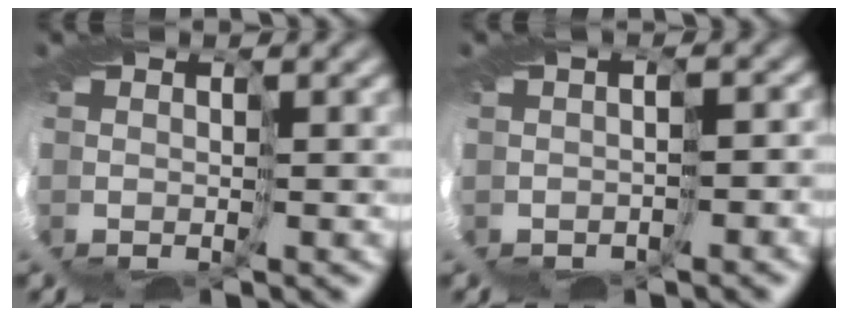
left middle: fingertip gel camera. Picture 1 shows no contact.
{"total": 2.6, "force": [-1.2, 1.6, 1.7], "torque": [-0.013, -0.006, 0.004]}